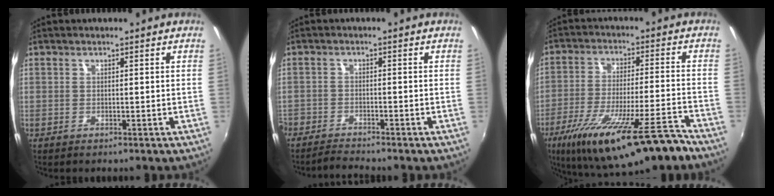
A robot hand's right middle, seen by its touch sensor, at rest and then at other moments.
{"total": 3.1, "force": [-3.1, 0.0, 0.2], "torque": [-0.021, -0.009, -0.066]}
{"total": 20.9, "force": [-14.4, 3.2, 14.8], "torque": [-0.264, -0.054, -0.228]}